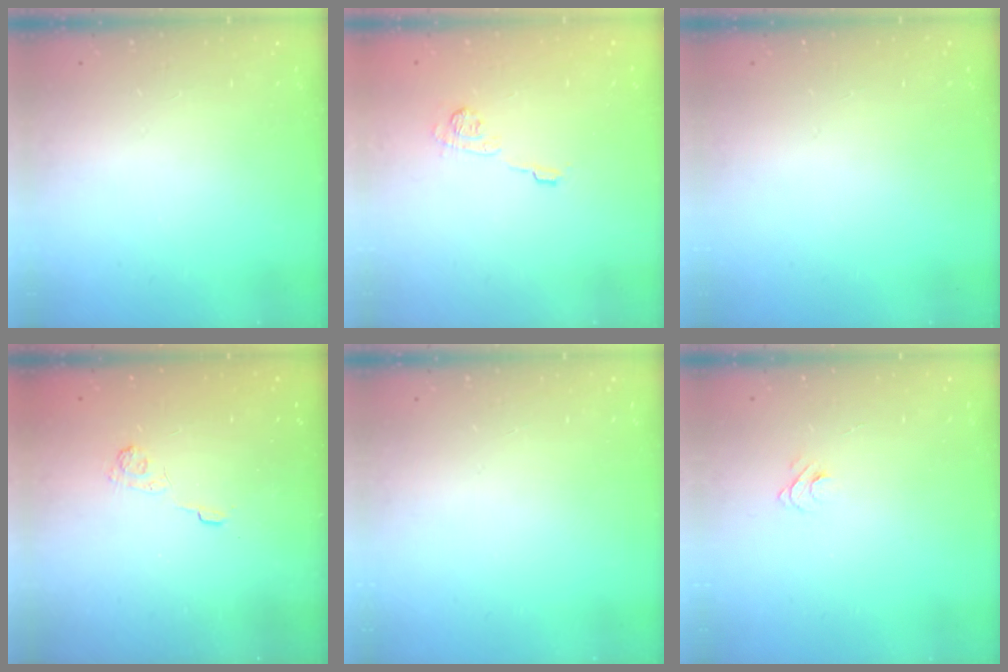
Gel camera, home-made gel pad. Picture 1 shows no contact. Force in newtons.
{"total": 8.3, "press": 8.3, "slide": 0.3}
{"total": 0.0}
{"total": 3.6, "press": 3.2, "slide": 1.6}
{"total": 0.0}
{"total": 4.6, "press": 4.6, "slide": 0.4}